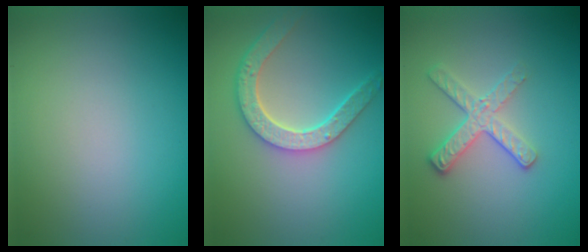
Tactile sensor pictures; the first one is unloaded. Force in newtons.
{"total": 4.5, "press": 3.8, "slide": 2.5}
{"total": 2.8, "press": 2.5, "slide": 1.3}